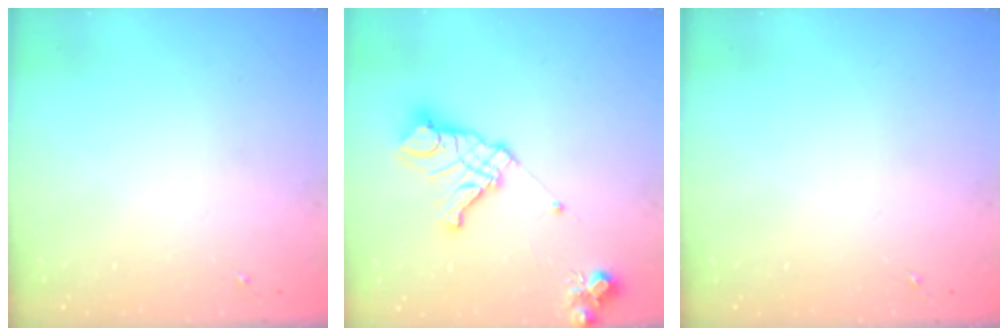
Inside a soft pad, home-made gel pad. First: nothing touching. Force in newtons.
{"total": 15.8, "press": 15.7, "slide": 1.7}
{"total": 0.0}